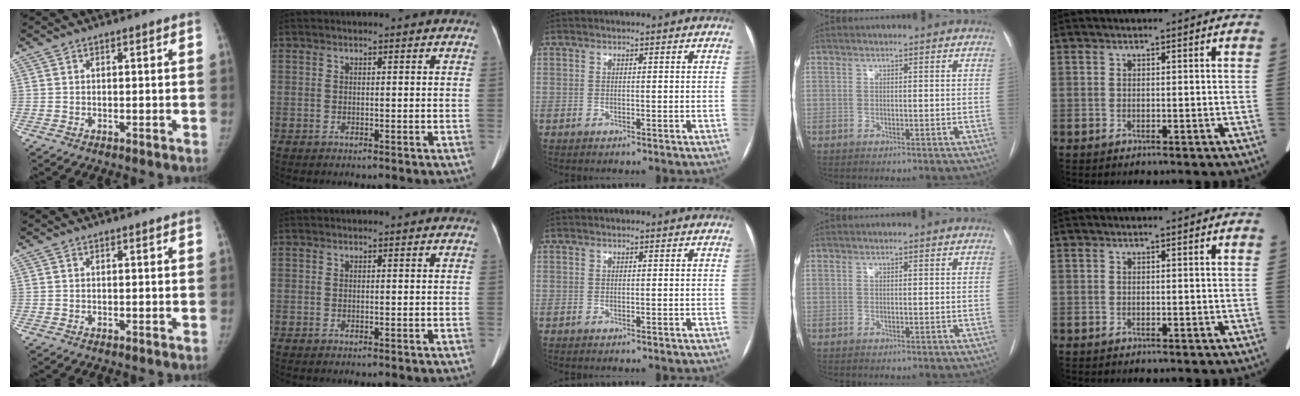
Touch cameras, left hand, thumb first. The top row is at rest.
{}